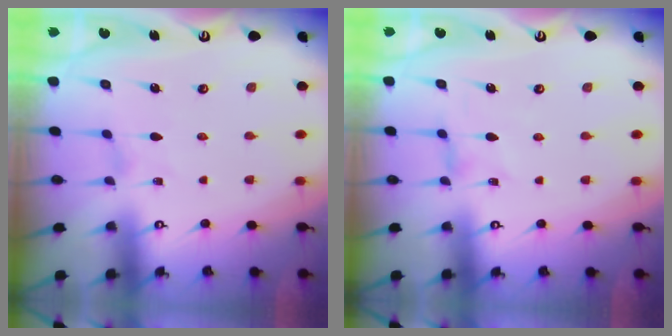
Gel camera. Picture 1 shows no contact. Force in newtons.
{"total": 1.2, "press": 1.2, "slide": 0.1}